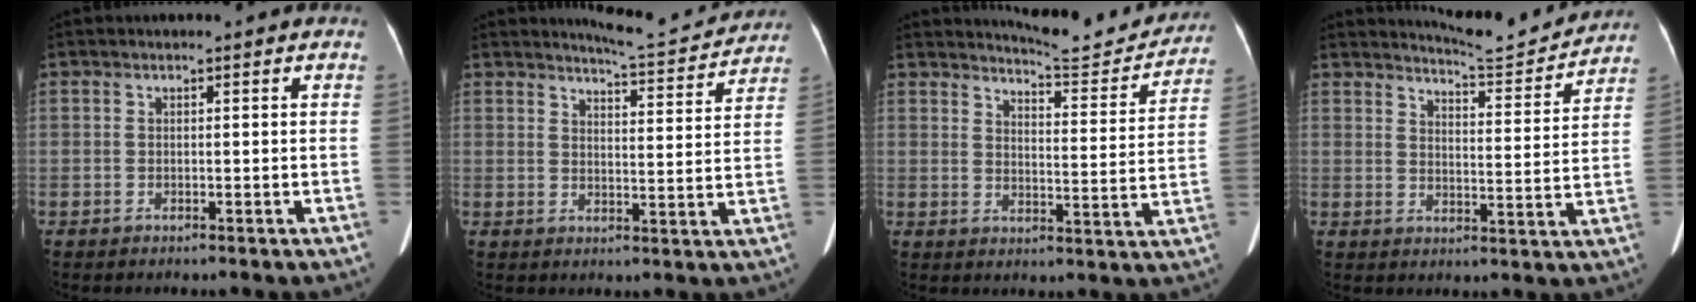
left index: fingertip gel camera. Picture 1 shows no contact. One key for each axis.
{"total": 8.9, "fx": 8.8, "fy": 0.5, "fz": 1.2, "tx": -0.022, "ty": -0.012, "tz": 0.110}
{"total": 12.2, "fx": 12.1, "fy": 0.9, "fz": 1.8, "tx": -0.021, "ty": -0.039, "tz": 0.147}
{"total": 9.5, "fx": 9.5, "fy": -0.3, "fz": 0.7, "tx": -0.020, "ty": -0.020, "tz": 0.130}